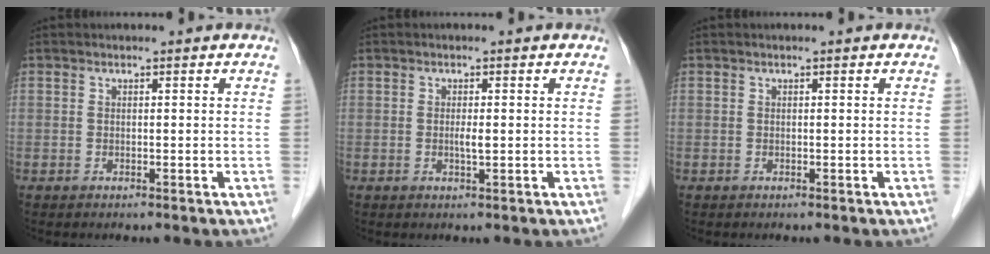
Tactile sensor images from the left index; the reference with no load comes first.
{"total": 1.3, "force": [-0.2, 0.1, 1.2], "torque": [-0.027, -0.003, -0.003]}
{"total": 0.0}